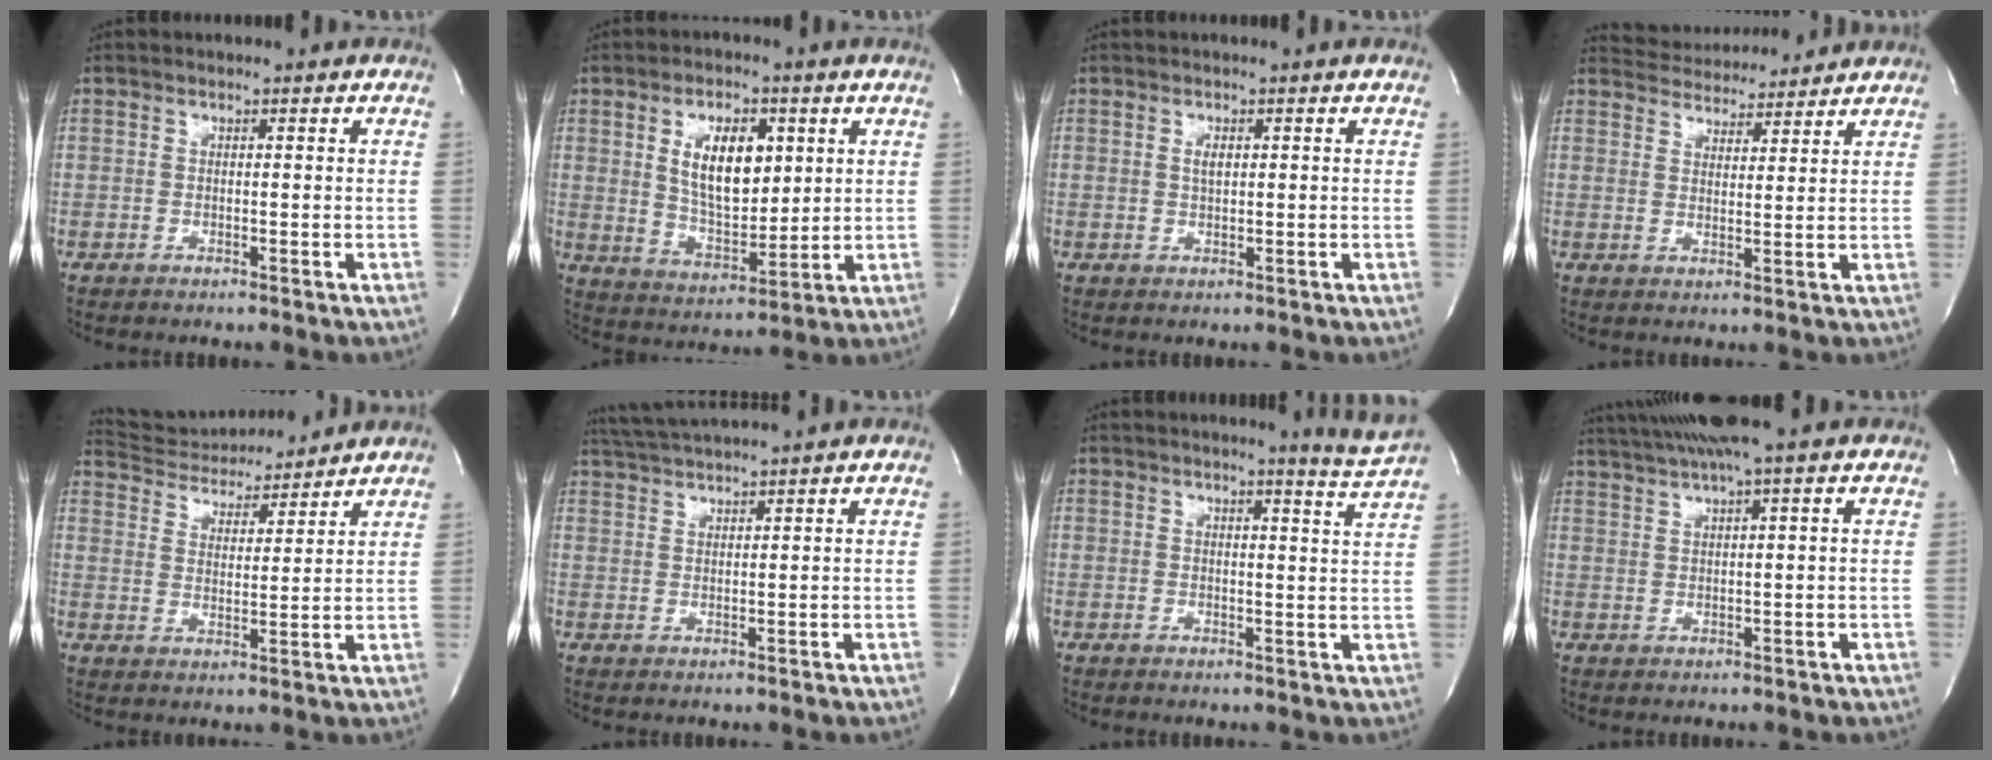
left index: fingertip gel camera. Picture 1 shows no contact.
{"total": 9.9, "force": [3.0, 4.6, 8.3], "torque": [-0.150, -0.008, 0.058]}
{"total": 1.2, "force": [0.3, 0.4, 1.1], "torque": [-0.022, -0.008, 0.005]}
{"total": 8.8, "force": [8.5, 1.7, 1.3], "torque": [-0.026, 0.012, 0.124]}
{"total": 12.5, "force": [11.9, 2.0, 2.9], "torque": [-0.051, 0.009, 0.192]}
{"total": 5.8, "force": [5.4, -1.5, 1.7], "torque": [-0.034, 0.014, 0.097]}
{"total": 4.3, "force": [3.8, -2.1, 0.7], "torque": [-0.024, -0.061, 0.042]}
{"total": 7.1, "force": [5.5, -1.7, 4.1], "torque": [-0.074, 0.020, 0.089]}